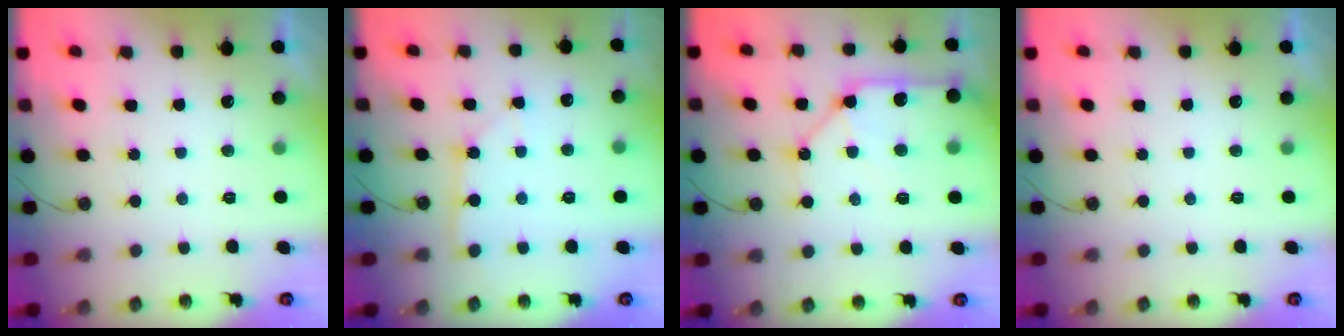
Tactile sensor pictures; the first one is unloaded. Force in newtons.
{"total": 2.0, "press": 2.0, "slide": 0.3}
{"total": 13.3, "press": 13.2, "slide": 1.9}
{"total": 0.0}